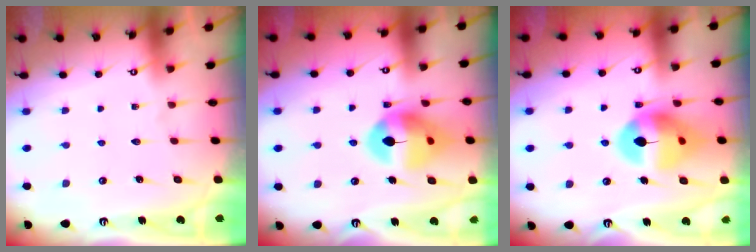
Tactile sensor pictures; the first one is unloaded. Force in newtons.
{"total": 12.8, "press": 12.7, "slide": 1.3}
{"total": 13.6, "press": 13.5, "slide": 1.6}